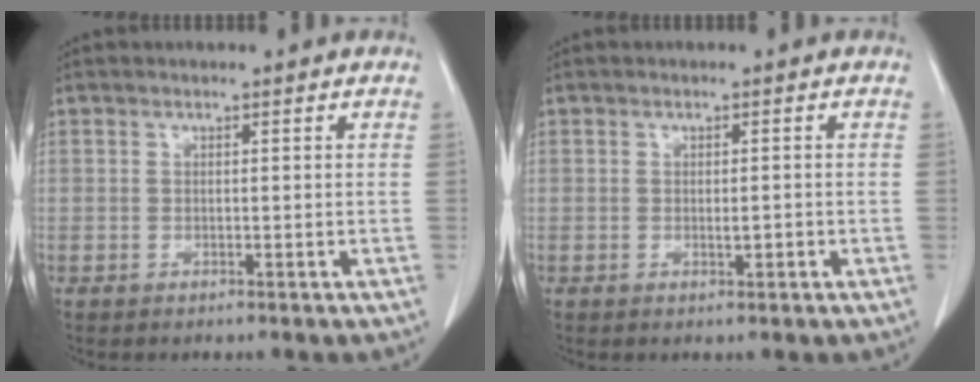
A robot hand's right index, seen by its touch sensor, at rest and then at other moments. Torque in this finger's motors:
{"motor_torque": [-0.02, 0.06, 0.03, 0.00]}